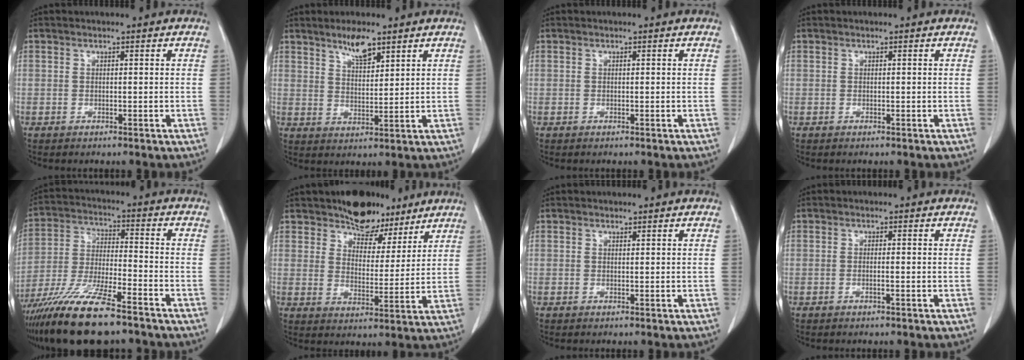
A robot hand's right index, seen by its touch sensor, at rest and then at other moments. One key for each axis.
{"total": 4.9, "fx": 3.6, "fy": 1.1, "fz": 3.1, "tx": -0.058, "ty": -0.003, "tz": 0.066}
{"total": 0.0}
{"total": 0.0}
{"total": 15.9, "fx": -11.8, "fy": 2.3, "fz": 10.4, "tx": -0.219, "ty": -0.040, "tz": -0.216}
{"total": 8.5, "fx": 6.7, "fy": 4.5, "fz": 2.6, "tx": -0.028, "ty": 0.001, "tz": 0.108}
{"total": 0.0}
{"total": 0.7, "fx": -0.3, "fy": -0.1, "fz": 0.6, "tx": -0.011, "ty": 0.001, "tz": -0.005}